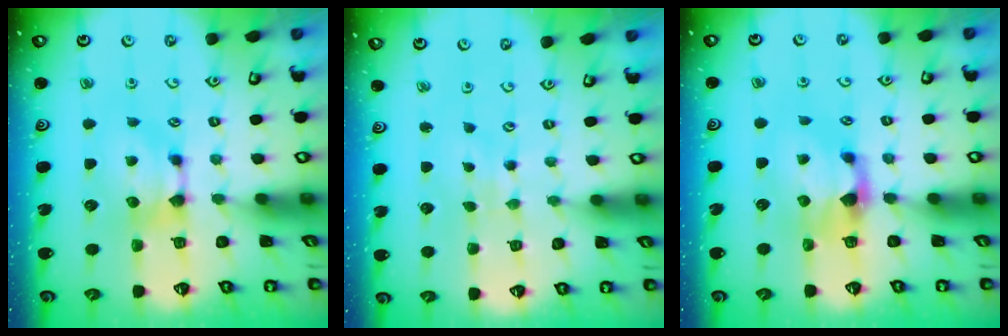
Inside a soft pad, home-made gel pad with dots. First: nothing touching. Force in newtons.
{"total": 2.7, "press": 2.6, "slide": 0.4}
{"total": 1.2, "press": 0.9, "slide": 0.9}